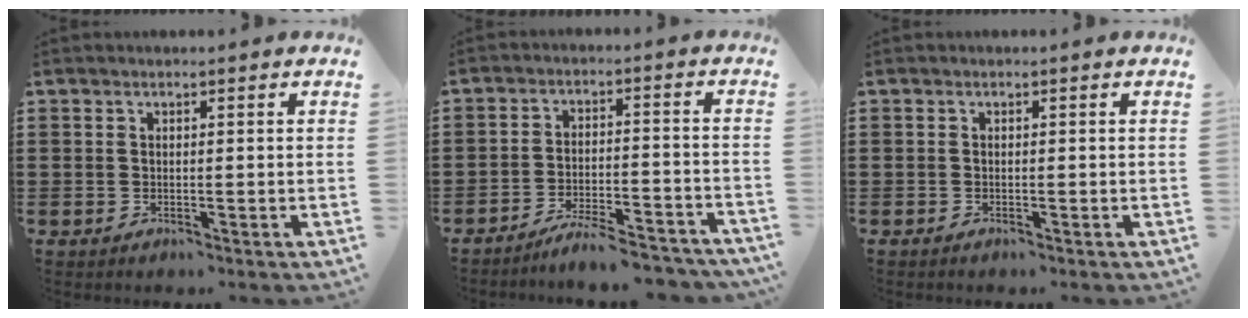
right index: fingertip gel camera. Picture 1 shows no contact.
{"total": 5.8, "force": [-5.5, 0.0, 1.9], "torque": [-0.030, -0.002, -0.103]}
{"total": 0.0}